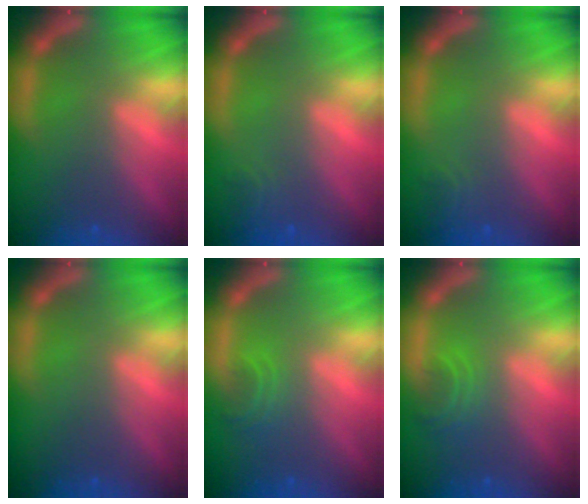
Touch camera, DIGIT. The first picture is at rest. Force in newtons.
{"total": 1.4}
{"total": 1.4}
{"total": 0.0}
{"total": 1.9}
{"total": 2.4}